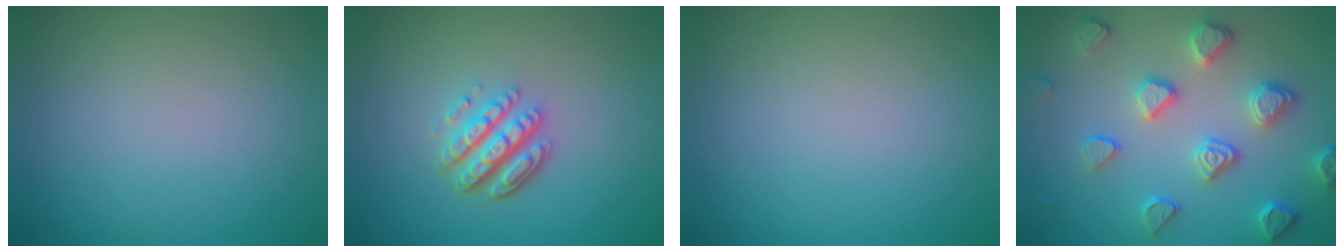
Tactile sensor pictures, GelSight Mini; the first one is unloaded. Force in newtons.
{"total": 4.4, "press": 3.3, "slide": 2.9}
{"total": 0.0}
{"total": 4.6, "press": 4.2, "slide": 2.0}